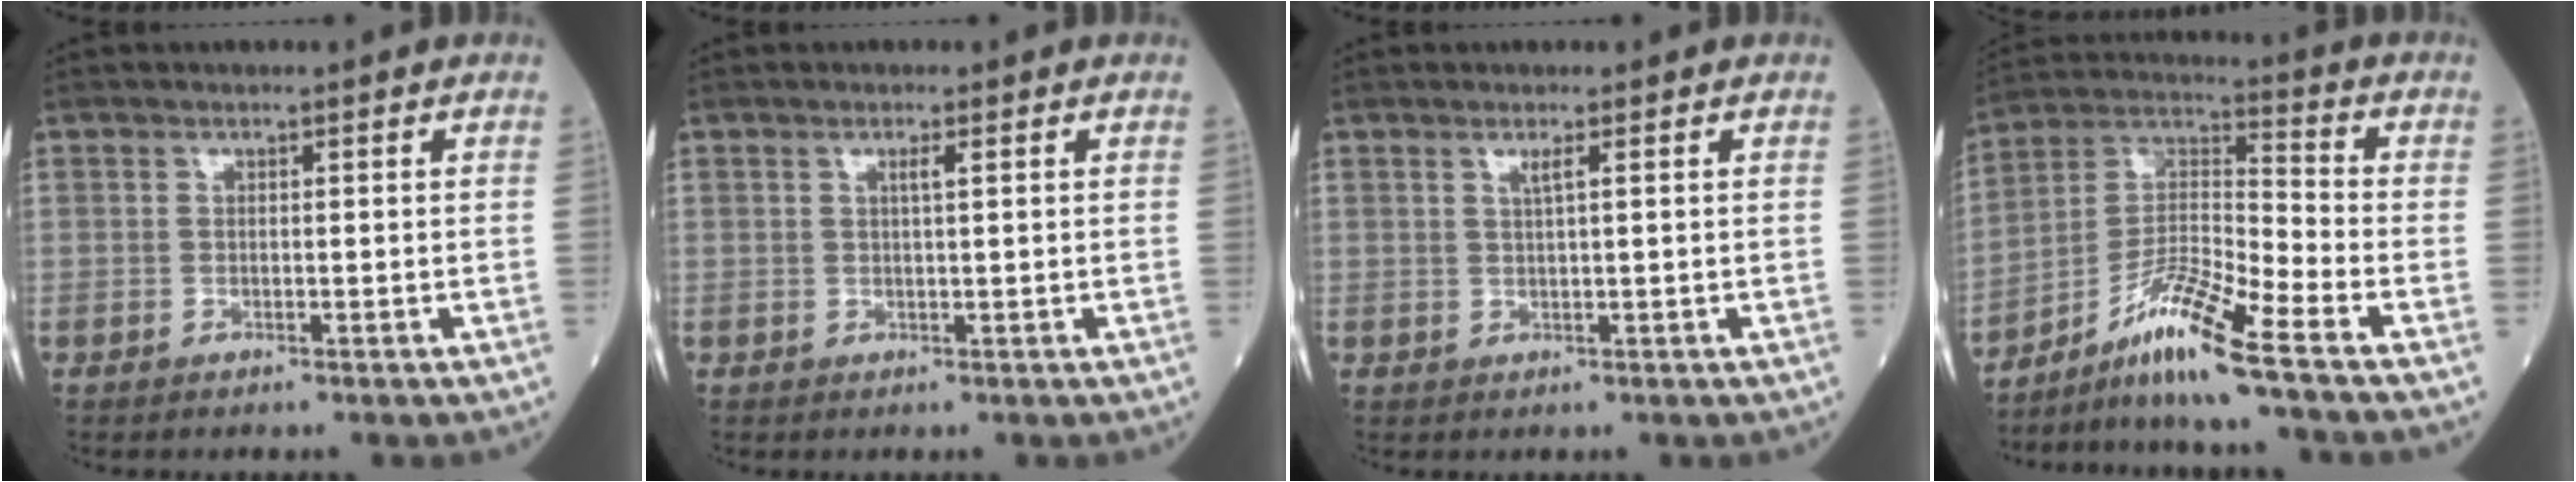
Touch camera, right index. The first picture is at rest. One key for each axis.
{"total": 1.1, "fx": 0.5, "fy": -0.1, "fz": 1.0, "tx": -0.019, "ty": 0.000, "tz": 0.007}
{"total": 1.3, "fx": 0.6, "fy": -0.3, "fz": 1.1, "tx": -0.023, "ty": -0.002, "tz": 0.011}
{"total": 11.2, "fx": -7.7, "fy": -0.8, "fz": 8.1, "tx": -0.157, "ty": -0.003, "tz": -0.143}